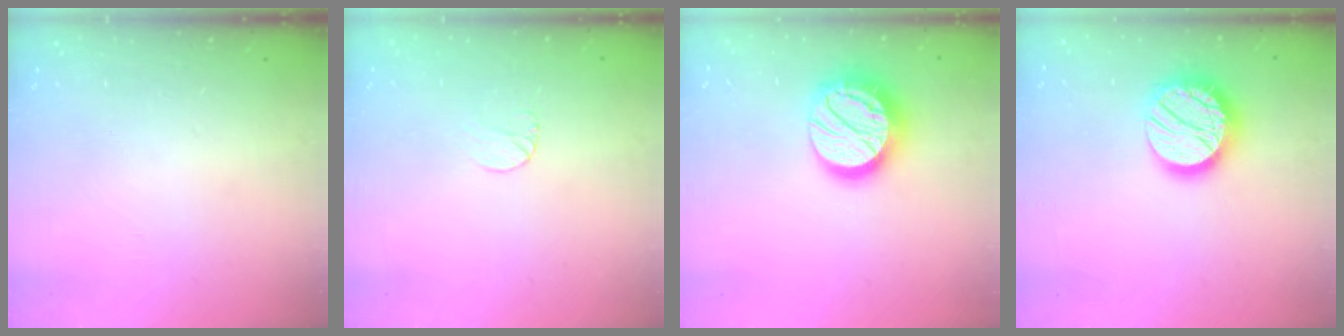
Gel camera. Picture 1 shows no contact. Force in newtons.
{"total": 6.1, "press": 6.1, "slide": 0.5}
{"total": 17.9, "press": 17.9, "slide": 1.0}
{"total": 16.6, "press": 16.6, "slide": 1.1}